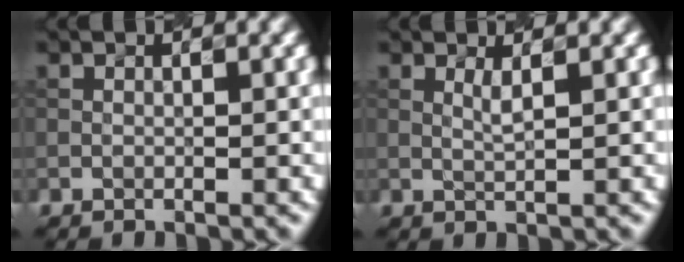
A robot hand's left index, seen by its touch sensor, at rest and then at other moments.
{"total": 0.7, "force": [0.3, -0.1, 0.7], "torque": [-0.022, 0.001, 0.012]}